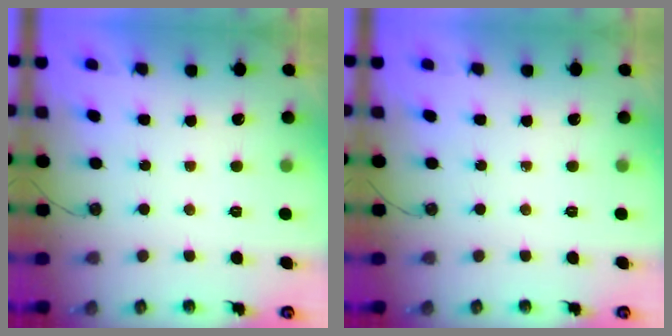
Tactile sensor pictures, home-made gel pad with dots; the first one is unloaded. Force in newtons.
{"total": 0.0}